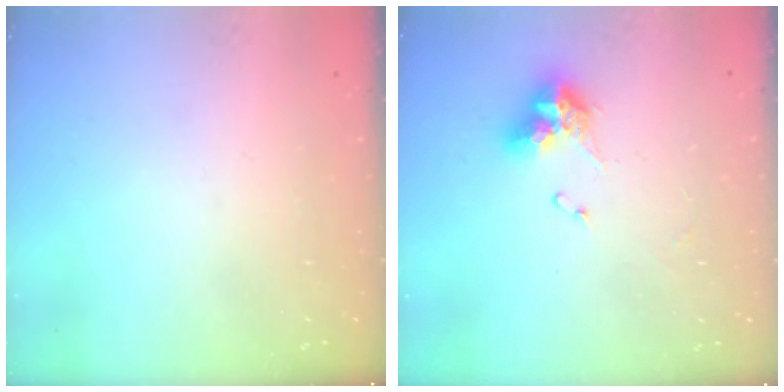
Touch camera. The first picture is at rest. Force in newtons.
{"total": 10.4, "press": 10.3, "slide": 1.1}